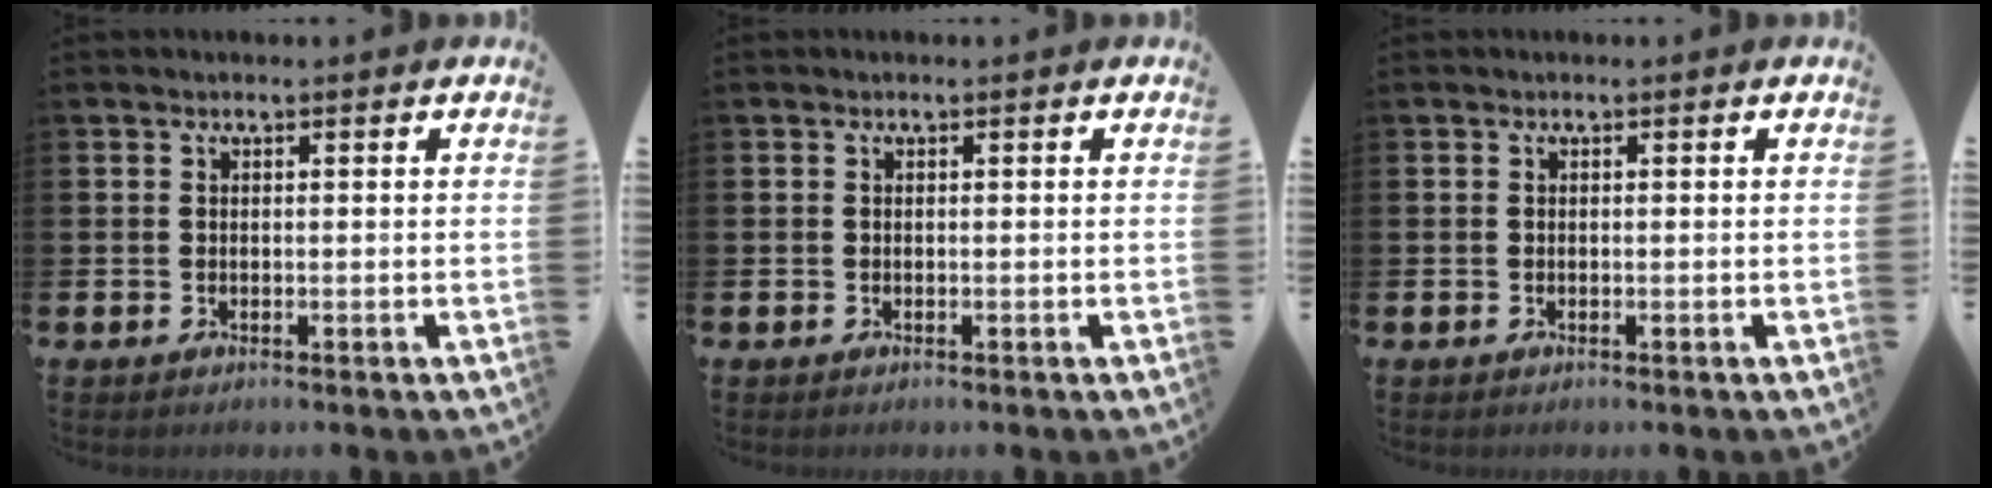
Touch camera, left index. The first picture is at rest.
{"total": 0.0}
{"total": 0.0}